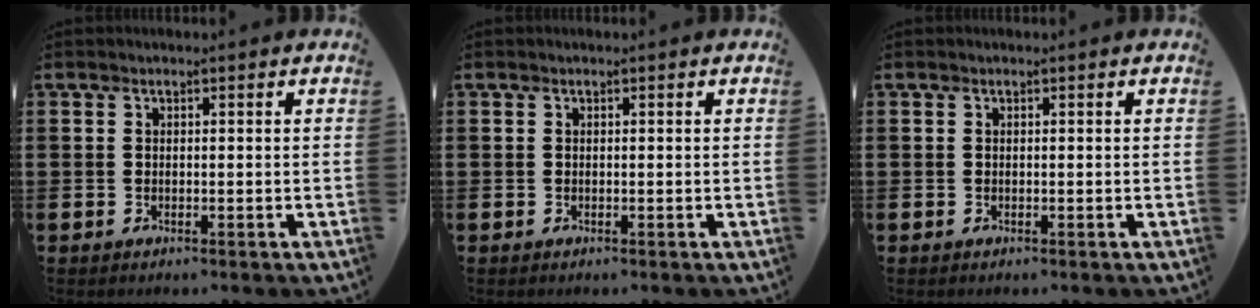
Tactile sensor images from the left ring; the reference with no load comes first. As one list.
[{"total": 0.0}, {"total": 0.0}]